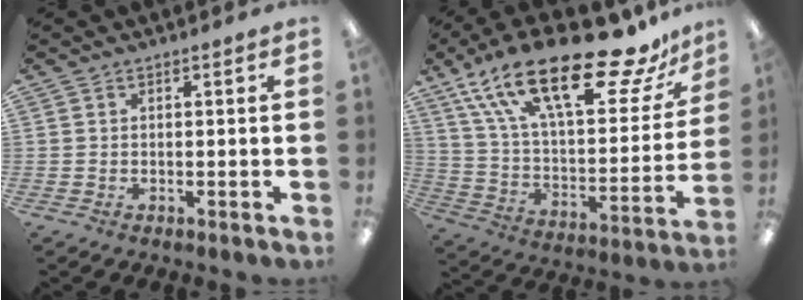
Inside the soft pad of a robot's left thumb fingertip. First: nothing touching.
{"total": 28.8, "force": [18.5, 10.0, 19.7], "torque": [-0.341, -0.109, 0.308]}